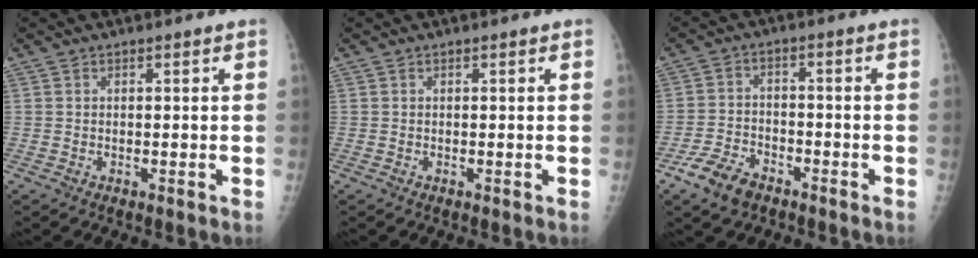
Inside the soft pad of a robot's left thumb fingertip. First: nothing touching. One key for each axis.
{"total": 0.0}
{"total": 7.2, "fx": -4.9, "fy": 4.0, "fz": 3.5, "tx": -0.065, "ty": 0.019, "tz": -0.092}